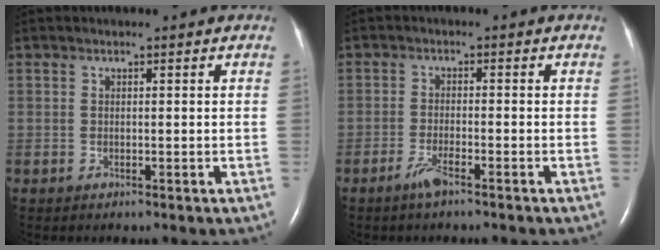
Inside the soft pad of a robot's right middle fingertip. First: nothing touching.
{"total": 2.8, "force": [-2.1, 0.1, 1.9], "torque": [-0.047, -0.004, -0.041]}